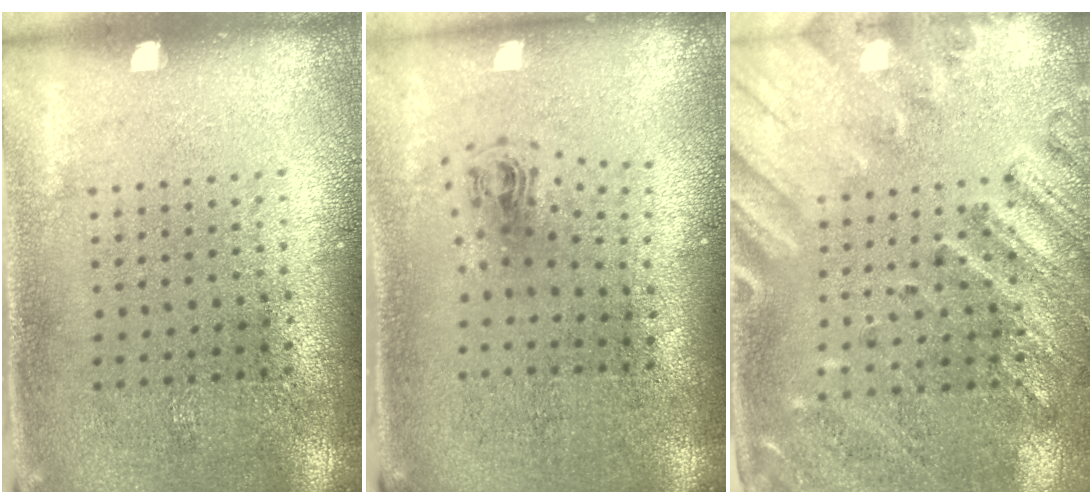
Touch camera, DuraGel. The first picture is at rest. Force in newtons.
{"total": 0.9, "press": 0.4, "slide": 0.8}
{"total": 2.4, "press": 2.0, "slide": 1.3}